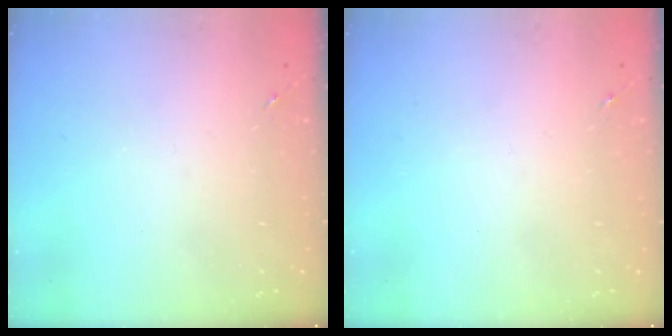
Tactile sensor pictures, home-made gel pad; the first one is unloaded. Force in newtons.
{"total": 0.0}